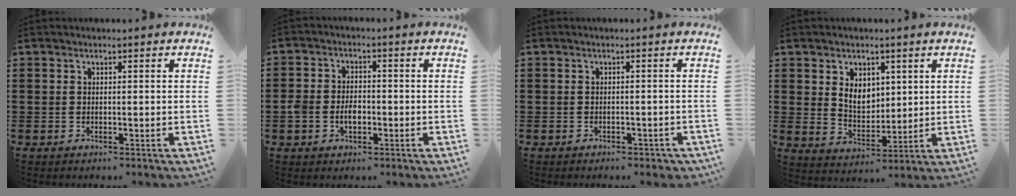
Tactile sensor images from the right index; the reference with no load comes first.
{"total": 3.7, "force": [-1.0, 2.7, 2.4], "torque": [-0.046, -0.001, -0.022]}
{"total": 0.9, "force": [-0.8, 0.2, 0.3], "torque": [-0.011, -0.004, -0.016]}
{"total": 5.4, "force": [1.8, 4.0, 3.1], "torque": [-0.059, 0.005, 0.029]}